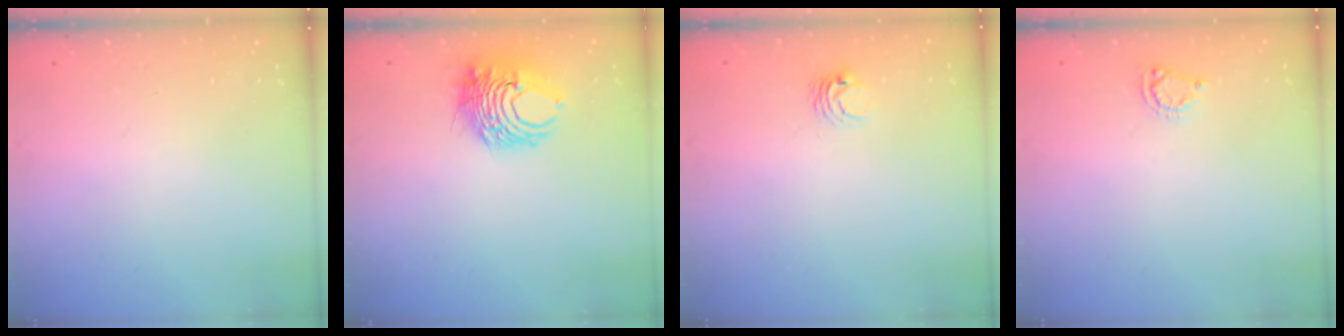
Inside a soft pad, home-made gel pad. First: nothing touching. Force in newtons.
{"total": 8.4, "press": 8.3, "slide": 1.2}
{"total": 3.7, "press": 3.7, "slide": 0.3}
{"total": 4.9, "press": 4.8, "slide": 0.5}